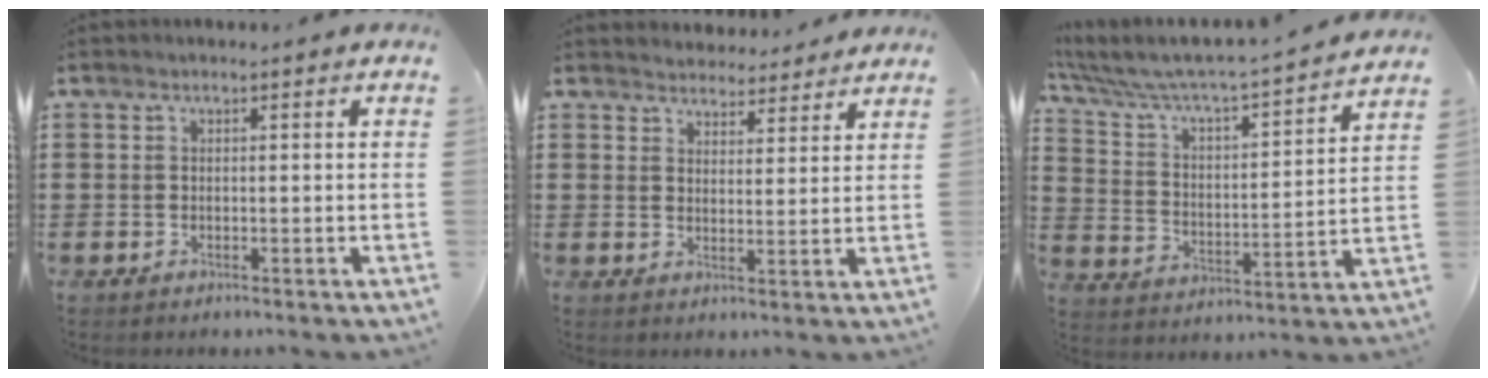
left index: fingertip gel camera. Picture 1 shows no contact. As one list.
[{"total": 3.8, "force": [3.7, 0.8, -0.4], "torque": [-0.008, -0.016, 0.067]}, {"total": 4.3, "force": [4.1, 0.3, 1.3], "torque": [-0.051, -0.043, 0.058]}]